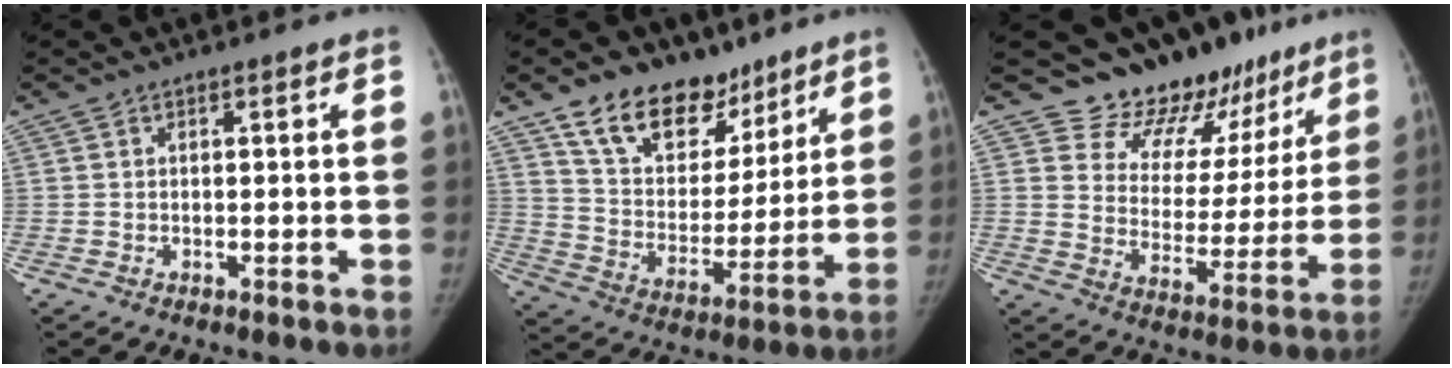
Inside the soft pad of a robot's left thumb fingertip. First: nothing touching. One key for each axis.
{"total": 18.0, "fx": 12.3, "fy": 10.9, "fz": 7.3, "tx": -0.062, "ty": -0.065, "tz": 0.213}
{"total": 15.0, "fx": 12.7, "fy": 7.5, "fz": 2.8, "tx": 0.025, "ty": -0.106, "tz": 0.177}